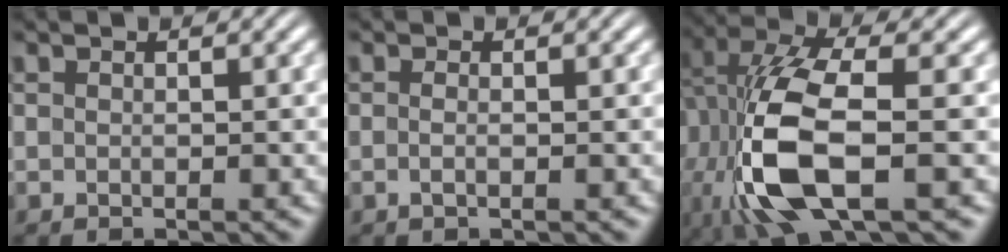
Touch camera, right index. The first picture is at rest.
{"total": 1.0, "force": [-0.7, -0.1, 0.7], "torque": [-0.020, -0.011, -0.008]}
{"total": 10.5, "force": [-1.6, 5.4, 8.9], "torque": [-0.219, -0.037, -0.002]}